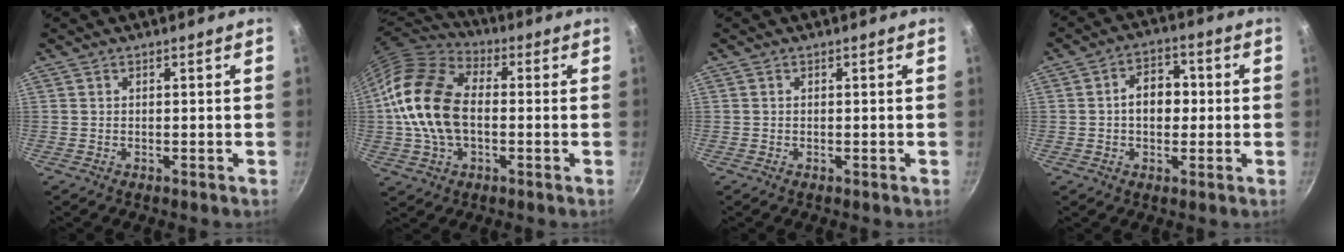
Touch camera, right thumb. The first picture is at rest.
{"total": 17.3, "force": [-0.4, 11.3, 13.1], "torque": [-0.240, 0.027, -0.022]}
{"total": 0.0}
{"total": 7.7, "force": [0.1, 5.6, 5.3], "torque": [-0.044, 0.019, -0.005]}